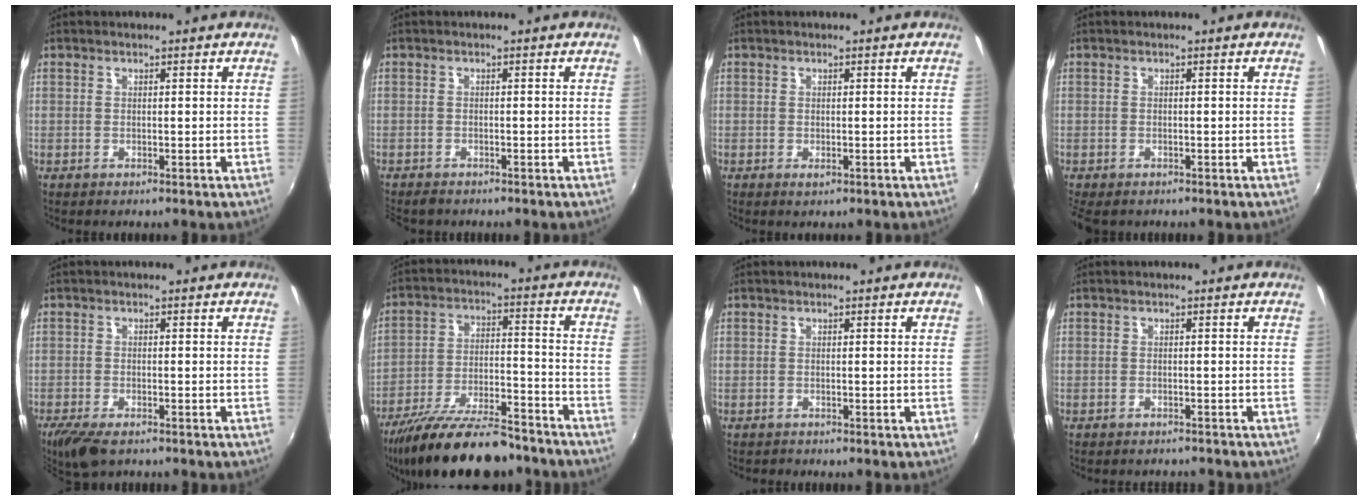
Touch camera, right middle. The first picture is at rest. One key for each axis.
{"total": 2.7, "fx": -2.5, "fy": 0.9, "fz": 0.7, "tx": -0.026, "ty": -0.012, "tz": -0.046}
{"total": 0.9, "fx": -0.4, "fy": 0.5, "fz": 0.6, "tx": -0.010, "ty": -0.003, "tz": -0.005}
{"total": 3.2, "fx": -2.5, "fy": 1.4, "fz": 1.5, "tx": -0.035, "ty": -0.018, "tz": -0.038}
{"total": 6.4, "fx": -4.9, "fy": 2.0, "fz": 3.7, "tx": -0.091, "ty": -0.023, "tz": -0.090}
{"total": 20.3, "fx": -16.5, "fy": 5.6, "fz": 10.5, "tx": -0.193, "ty": -0.025, "tz": -0.255}
{"total": 0.9, "fx": -0.9, "fy": 0.3, "fz": -0.1, "tx": -0.002, "ty": -0.002, "tz": -0.016}
{"total": 3.9, "fx": -3.6, "fy": 1.1, "fz": 1.0, "tx": -0.028, "ty": -0.010, "tz": -0.050}